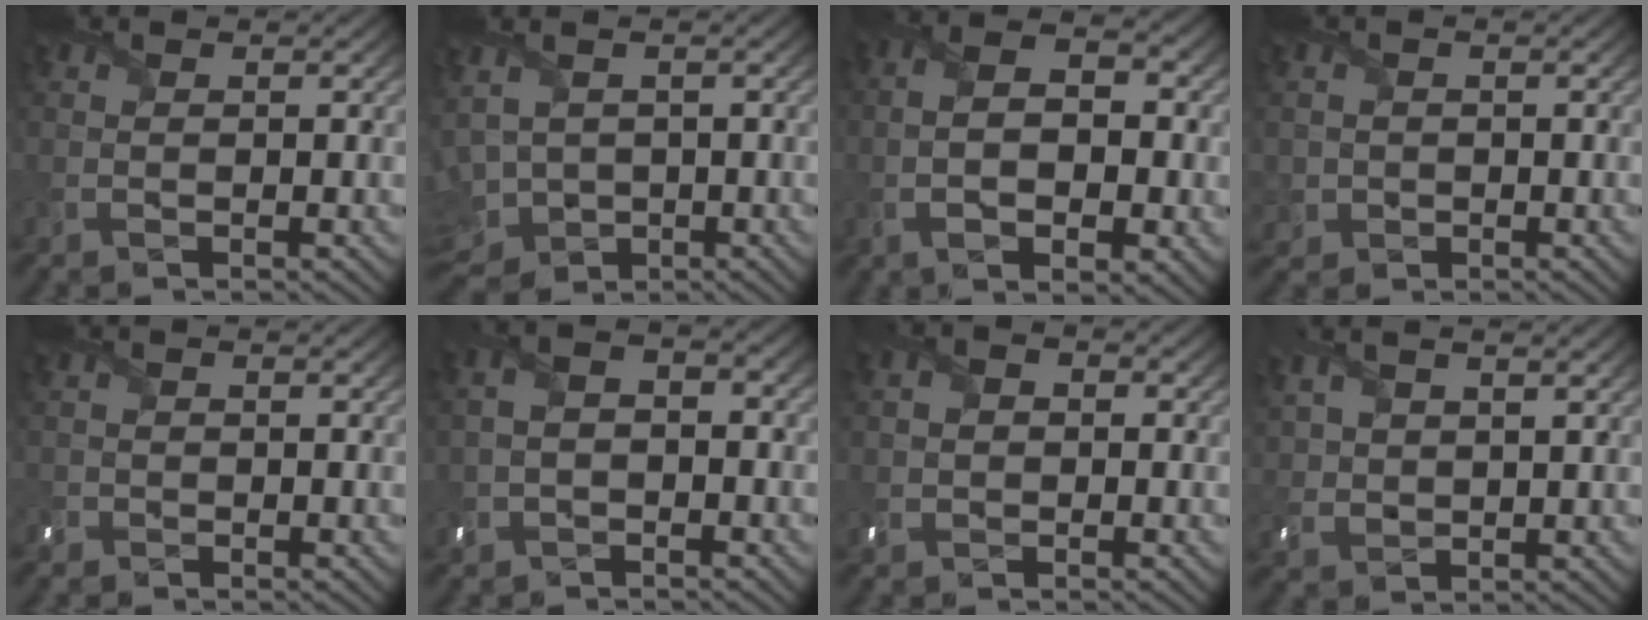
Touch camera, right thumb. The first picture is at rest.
{"total": 7.2, "force": [-0.4, 5.1, 5.0], "torque": [-0.153, -0.019, -0.008]}
{"total": 8.6, "force": [-1.1, 4.7, 7.2], "torque": [-0.136, -0.002, -0.017]}
{"total": 2.1, "force": [-0.4, 2.0, 0.0], "torque": [-0.010, -0.006, -0.011]}
{"total": 1.7, "force": [-1.3, 1.1, 0.2], "torque": [-0.005, -0.005, -0.030]}
{"total": 4.9, "force": [-1.1, 3.1, 3.7], "torque": [-0.082, 0.003, -0.016]}
{"total": 3.0, "force": [-0.4, 2.4, 1.7], "torque": [-0.036, 0.004, -0.013]}
{"total": 6.1, "force": [3.2, 3.2, 4.1], "torque": [-0.115, 0.005, 0.071]}